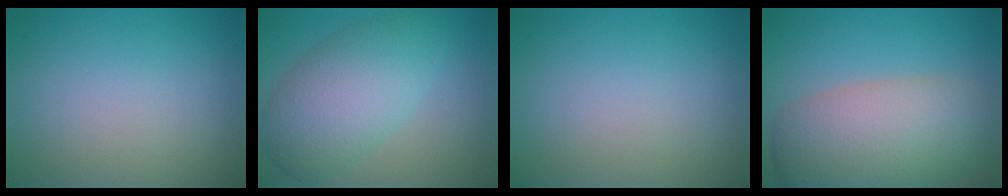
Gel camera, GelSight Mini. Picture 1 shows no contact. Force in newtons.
{"total": 7.3, "press": 7.3, "slide": 0.1}
{"total": 0.0}
{"total": 9.2, "press": 9.2, "slide": 0.5}